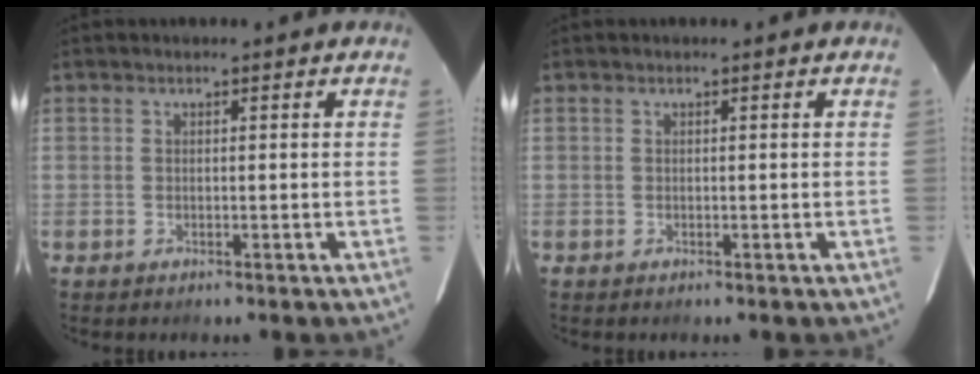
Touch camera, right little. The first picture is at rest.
{"total": 0.0}